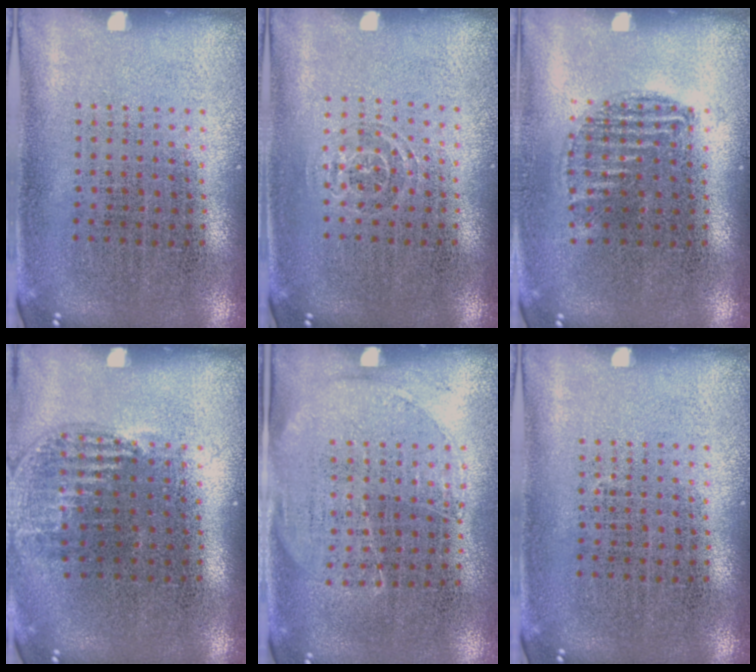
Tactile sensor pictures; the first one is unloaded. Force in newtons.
{"total": 0.9, "press": 0.6, "slide": 0.6}
{"total": 0.9, "press": 0.8, "slide": 0.4}
{"total": 1.1, "press": 1.0, "slide": 0.4}
{"total": 1.4, "press": 1.2, "slide": 0.7}
{"total": 0.0}